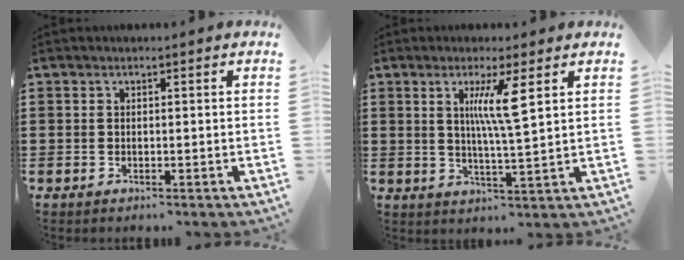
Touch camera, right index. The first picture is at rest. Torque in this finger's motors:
{"motor_torque": [0.22, 0.15, 0.35, 0.09]}